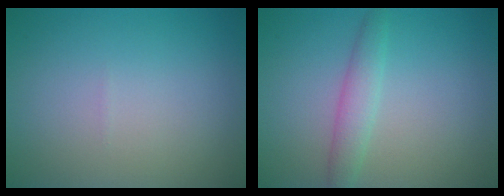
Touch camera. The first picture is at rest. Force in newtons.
{"total": 2.2, "press": 2.2, "slide": 0.1}